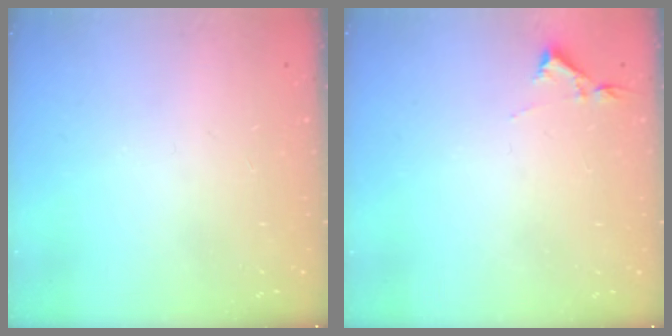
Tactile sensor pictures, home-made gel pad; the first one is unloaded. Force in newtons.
{"total": 2.9, "press": 2.9, "slide": 0.5}